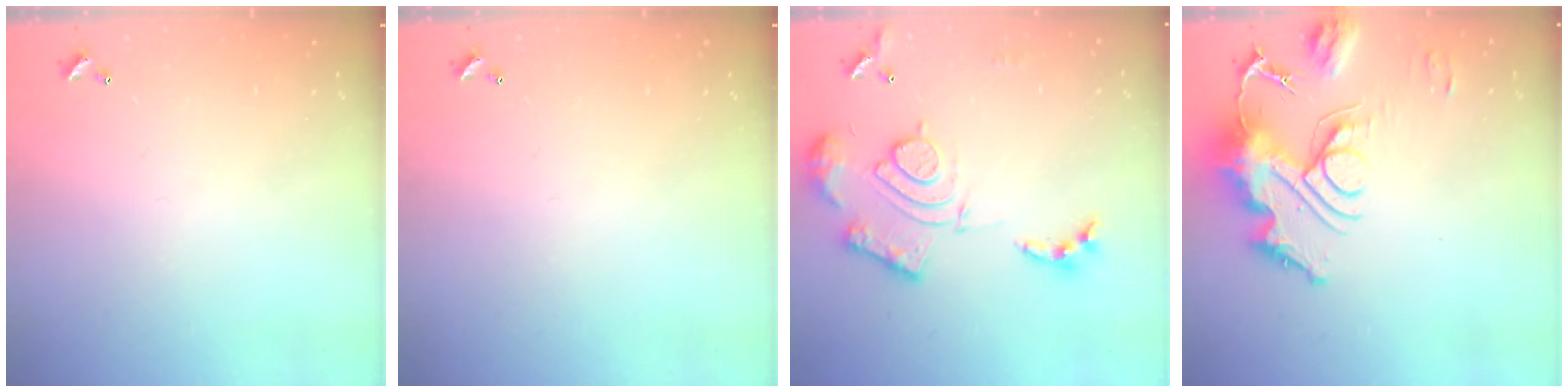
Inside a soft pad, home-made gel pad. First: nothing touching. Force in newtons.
{"total": 0.0}
{"total": 17.4, "press": 17.3, "slide": 1.7}
{"total": 15.1, "press": 15.0, "slide": 1.8}